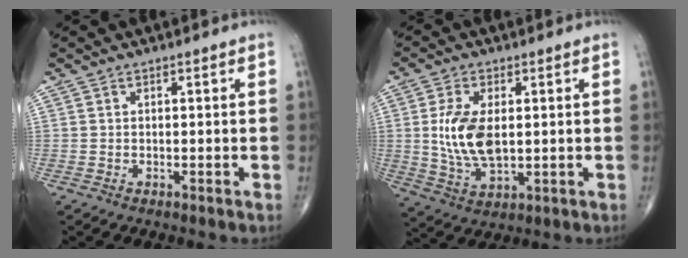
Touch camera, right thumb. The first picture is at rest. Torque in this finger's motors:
{"motor_torque": [-0.23, -0.01, 0.73, 0.01, 0.13]}